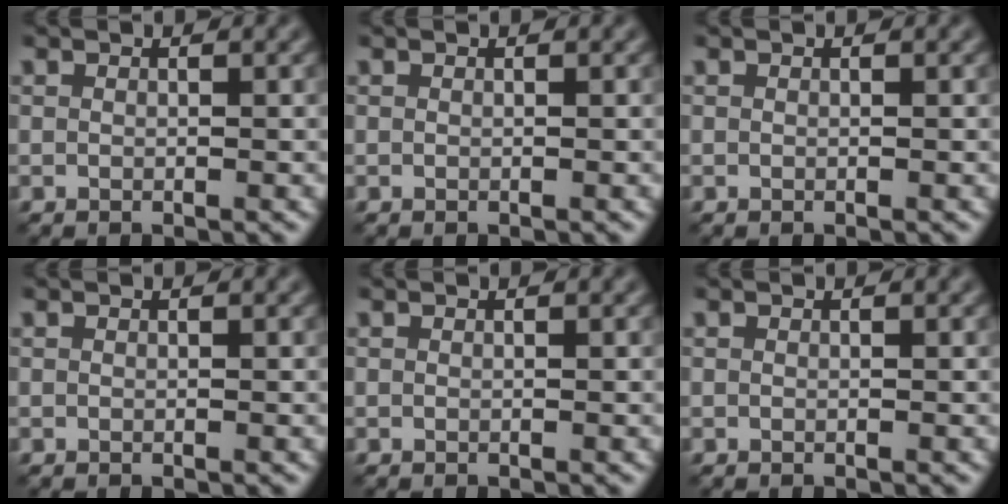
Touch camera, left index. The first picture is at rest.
{"total": 0.0}
{"total": 0.0}
{"total": 0.0}
{"total": 0.0}
{"total": 0.0}